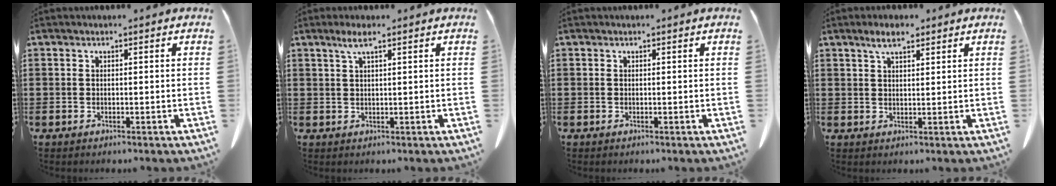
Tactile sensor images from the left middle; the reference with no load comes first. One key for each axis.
{"total": 2.5, "fx": 1.4, "fy": 0.3, "fz": 2.1, "tx": -0.044, "ty": 0.002, "tz": 0.024}
{"total": 0.0}
{"total": 3.5, "fx": 2.4, "fy": 0.9, "fz": 2.4, "tx": -0.051, "ty": 0.004, "tz": 0.044}